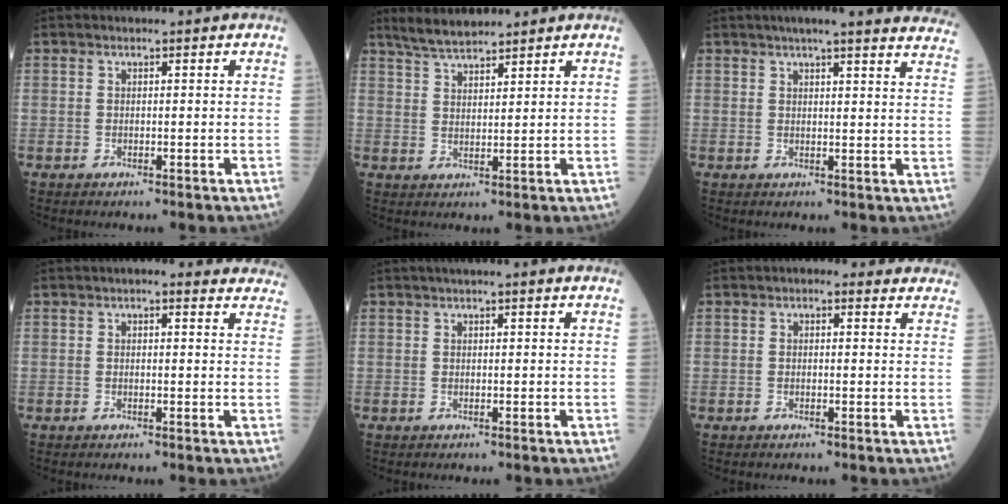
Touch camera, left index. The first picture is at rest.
{"total": 5.4, "force": [4.9, 0.8, 2.1], "torque": [-0.050, 0.014, 0.097]}
{"total": 21.2, "force": [19.4, 1.5, 8.4], "torque": [-0.105, -0.023, 0.214]}
{"total": 8.5, "force": [7.5, 2.3, 3.3], "torque": [-0.018, 0.008, 0.060]}
{"total": 2.7, "force": [2.1, -0.2, 1.7], "torque": [-0.020, 0.024, 0.030]}
{"total": 4.8, "force": [3.9, 2.1, 2.0], "torque": [-0.012, 0.018, 0.032]}